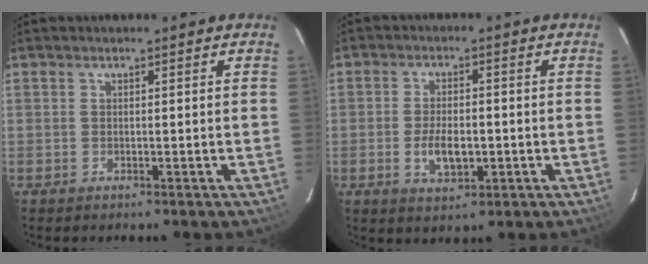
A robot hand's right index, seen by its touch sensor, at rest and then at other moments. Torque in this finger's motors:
{"motor_torque": [0.19, -0.04, 0.05, 0.06]}